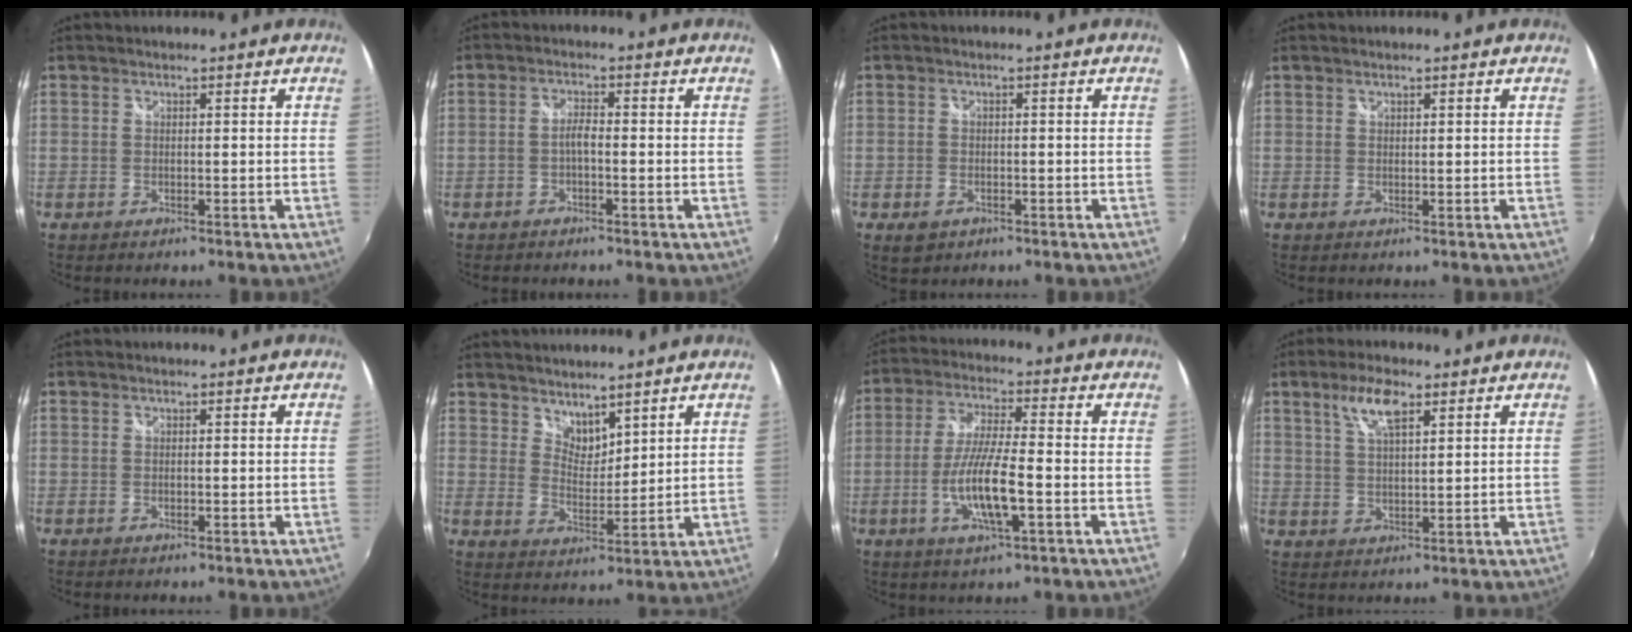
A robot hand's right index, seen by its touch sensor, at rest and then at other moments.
{"total": 2.2, "force": [-1.0, 0.5, 1.9], "torque": [-0.044, 0.007, -0.021]}
{"total": 3.2, "force": [-1.7, 2.4, 1.4], "torque": [-0.030, -0.003, -0.022]}
{"total": 0.5, "force": [0.4, 0.2, 0.3], "torque": [-0.004, 0.001, 0.007]}
{"total": 0.0}
{"total": 5.2, "force": [4.5, 2.1, 1.6], "torque": [-0.015, -0.002, 0.083]}
{"total": 10.8, "force": [-3.2, 1.7, 10.2], "torque": [-0.202, -0.006, -0.061]}
{"total": 6.3, "force": [3.5, 2.1, 4.9], "torque": [-0.090, 0.009, 0.066]}